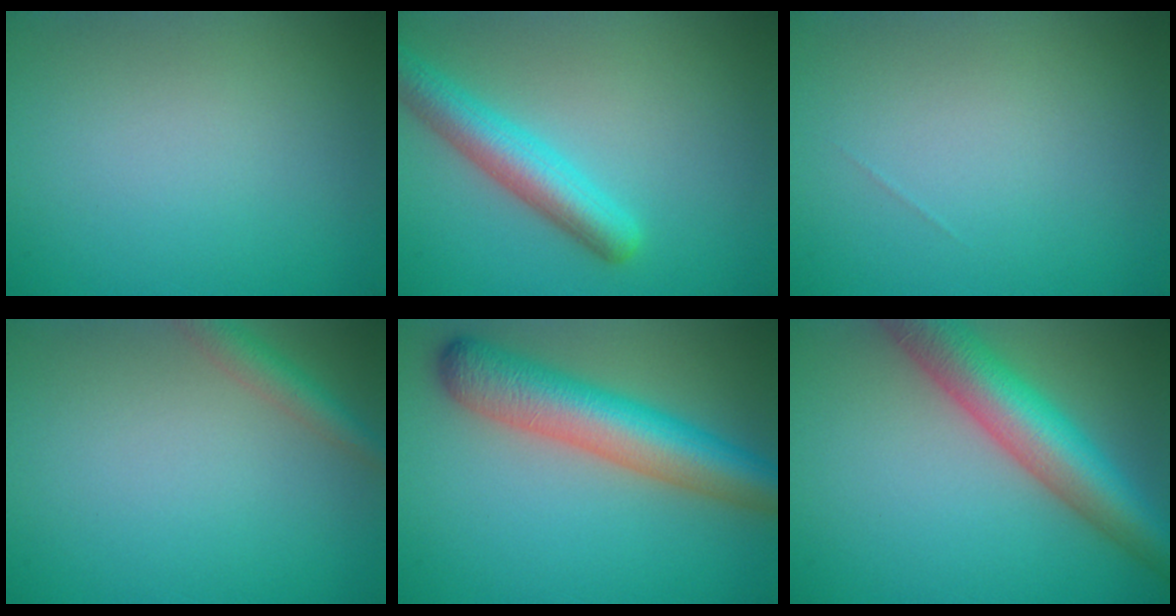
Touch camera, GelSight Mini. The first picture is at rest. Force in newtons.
{"total": 4.6, "press": 4.6, "slide": 0.2}
{"total": 0.0}
{"total": 2.3, "press": 2.3, "slide": 0.1}
{"total": 8.1, "press": 8.1, "slide": 0.3}
{"total": 8.4, "press": 8.4, "slide": 0.4}